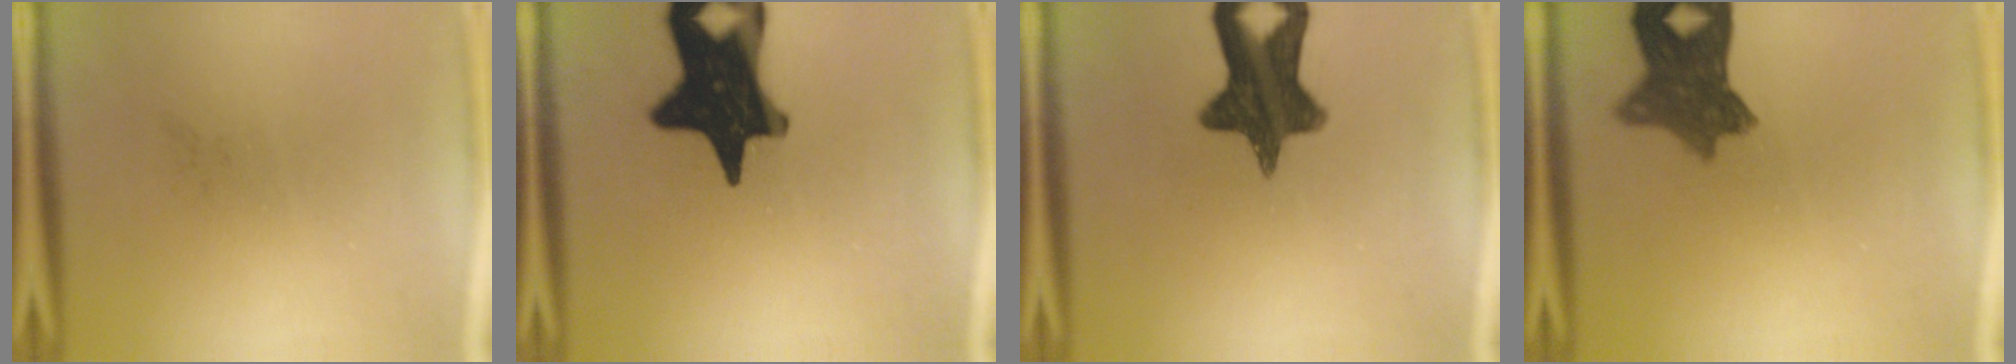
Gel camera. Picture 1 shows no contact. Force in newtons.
{"total": 19.9}
{"total": 13.0}
{"total": 9.2}